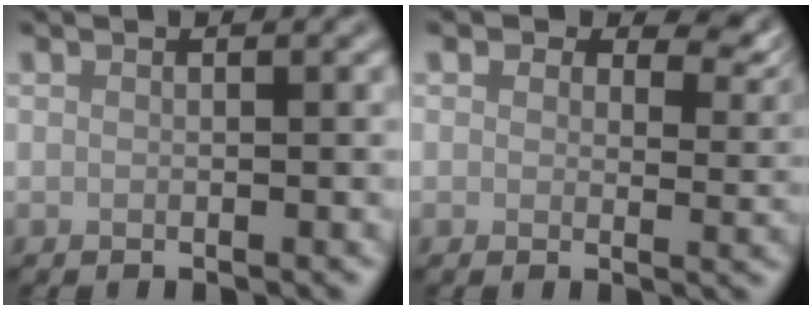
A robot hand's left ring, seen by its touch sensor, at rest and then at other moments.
{"total": 5.5, "force": [3.1, 3.2, 3.2], "torque": [-0.043, -0.004, 0.037]}